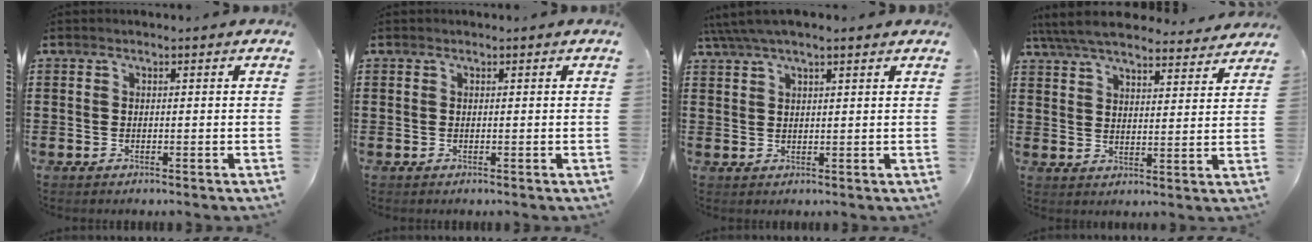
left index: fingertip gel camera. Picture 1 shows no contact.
{"total": 0.0}
{"total": 3.4, "force": [2.6, 1.0, 2.0], "torque": [-0.046, 0.003, 0.048]}
{"total": 6.7, "force": [6.3, 1.0, 2.2], "torque": [-0.066, -0.026, 0.112]}